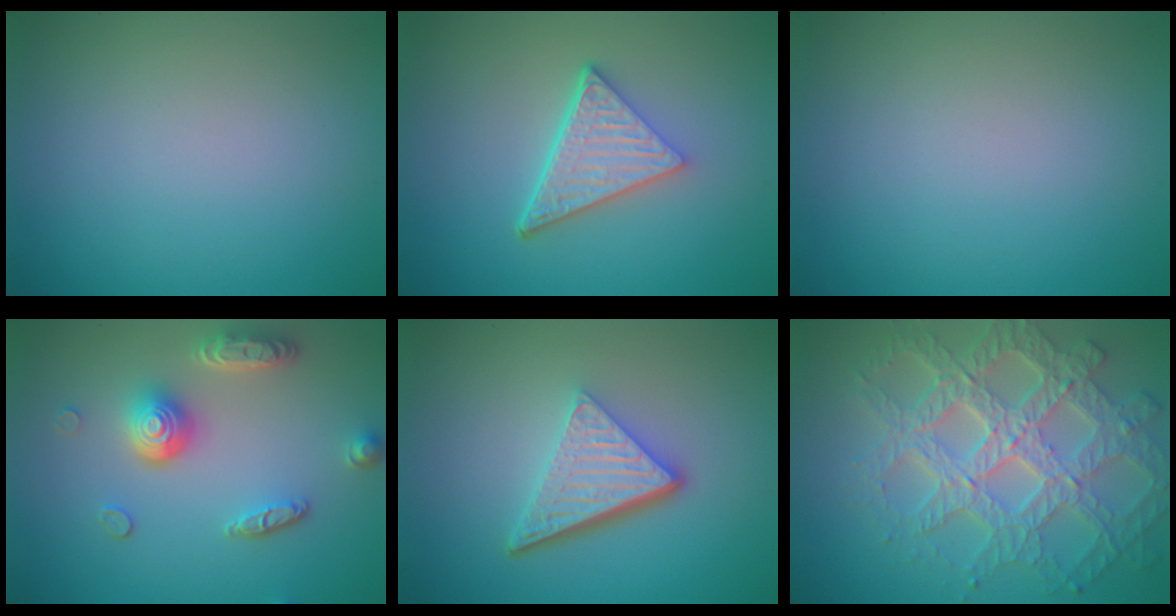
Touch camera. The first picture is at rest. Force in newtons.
{"total": 5.1, "press": 3.6, "slide": 3.7}
{"total": 0.0}
{"total": 4.9, "press": 3.7, "slide": 3.2}
{"total": 5.6, "press": 3.7, "slide": 4.2}
{"total": 7.2, "press": 6.1, "slide": 3.8}